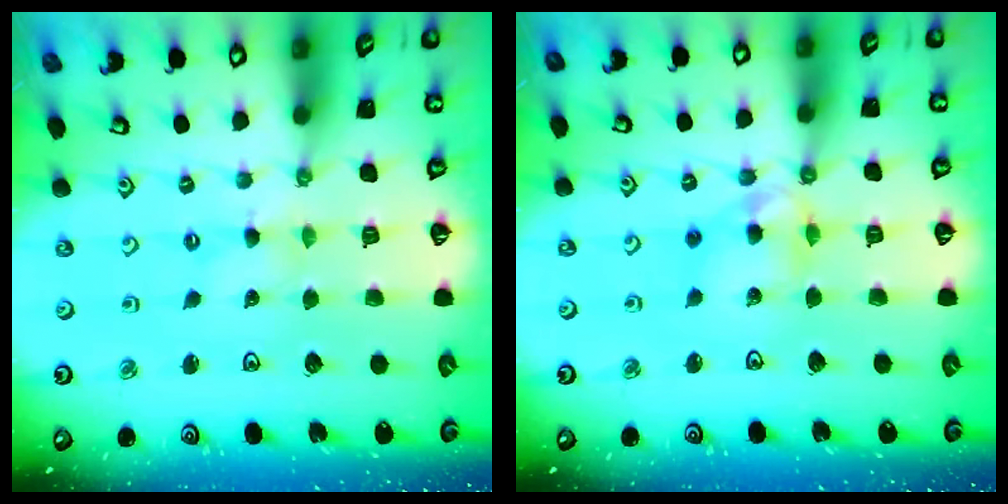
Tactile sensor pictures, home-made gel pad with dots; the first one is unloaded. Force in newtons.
{"total": 10.7, "press": 10.6, "slide": 1.6}